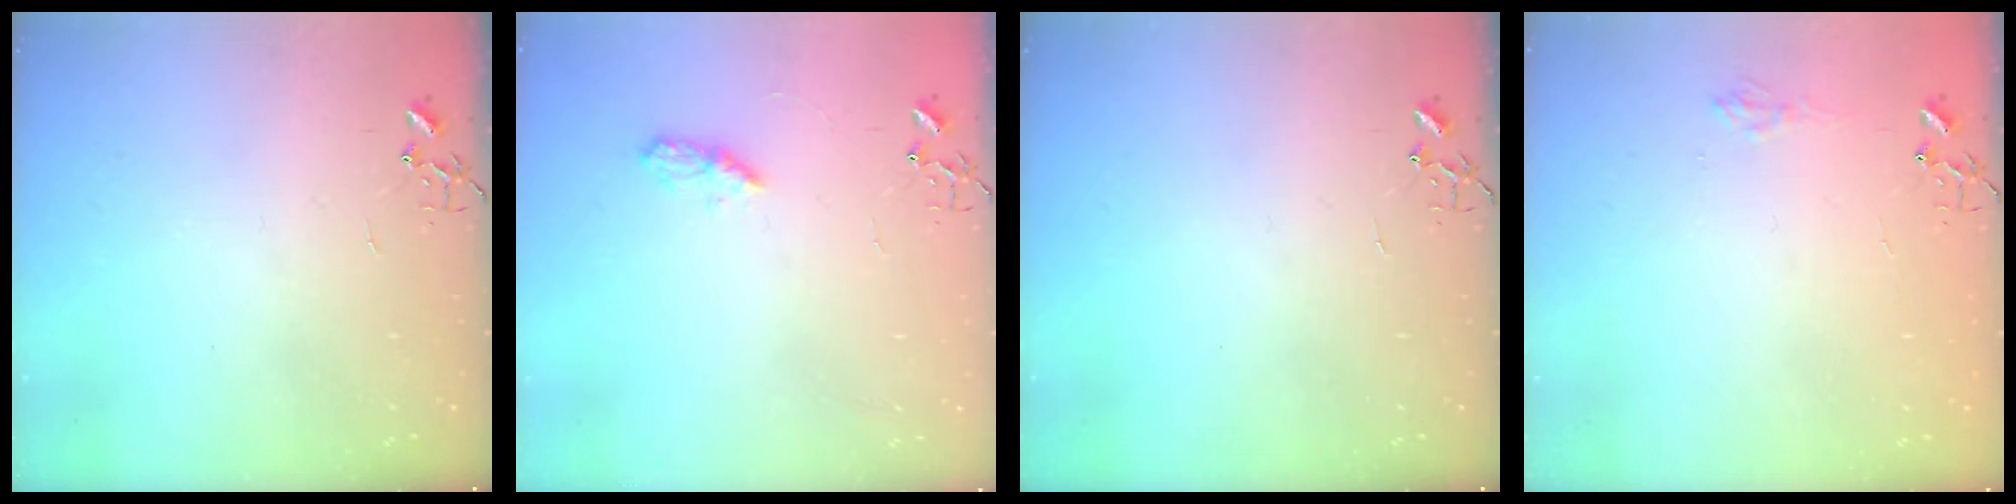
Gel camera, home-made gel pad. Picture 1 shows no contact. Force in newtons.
{"total": 5.7, "press": 5.7, "slide": 0.7}
{"total": 0.0}
{"total": 8.6, "press": 8.6, "slide": 0.4}